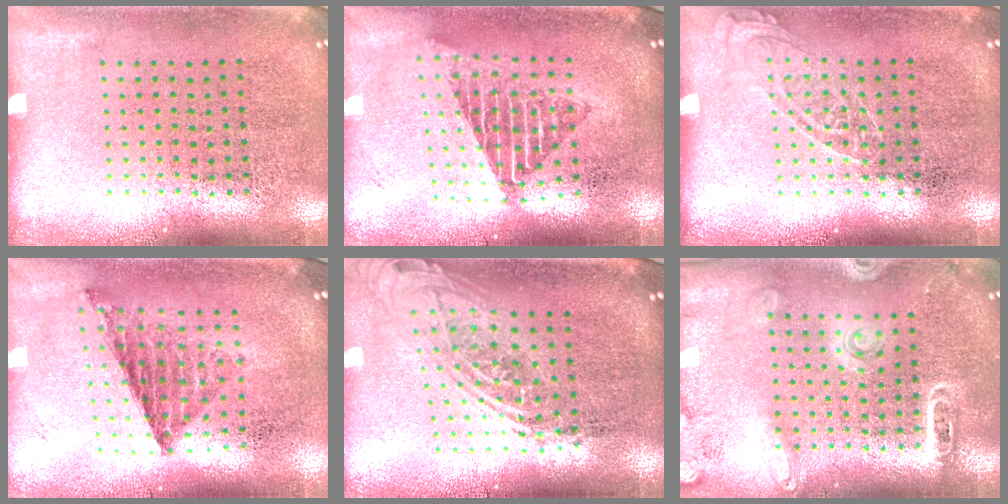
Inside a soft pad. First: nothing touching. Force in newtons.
{"total": 1.7, "press": 1.4, "slide": 1.0}
{"total": 1.5, "press": 1.4, "slide": 0.2}
{"total": 0.8, "press": 0.8, "slide": 0.1}
{"total": 1.9, "press": 1.5, "slide": 1.2}
{"total": 1.8, "press": 1.7, "slide": 0.6}